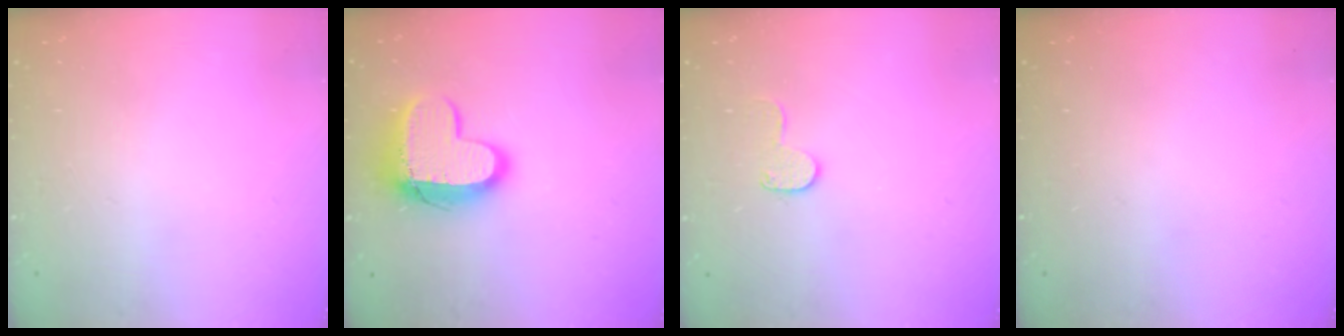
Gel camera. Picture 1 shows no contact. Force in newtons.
{"total": 12.7, "press": 12.7, "slide": 0.9}
{"total": 8.4, "press": 8.4, "slide": 0.5}
{"total": 0.0}